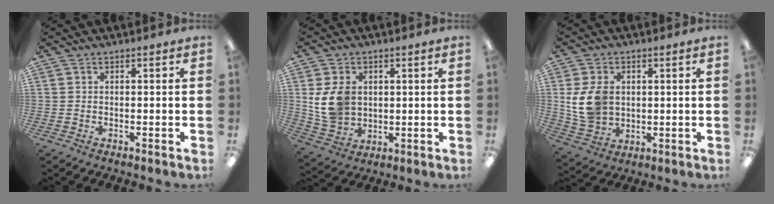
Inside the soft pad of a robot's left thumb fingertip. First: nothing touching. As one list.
[{"total": 9.6, "force": [2.1, 7.6, 5.5], "torque": [-0.116, 0.003, 0.039]}, {"total": 9.8, "force": [1.8, 7.6, 6.0], "torque": [-0.129, 0.007, 0.036]}]